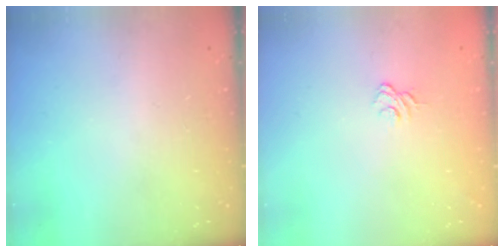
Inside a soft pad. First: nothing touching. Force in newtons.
{"total": 3.4, "press": 3.2, "slide": 1.1}